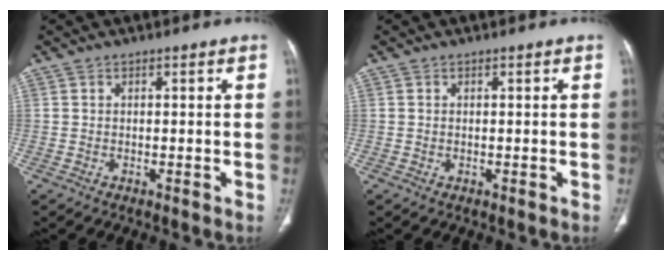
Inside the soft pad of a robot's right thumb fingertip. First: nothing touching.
{"total": 0.0}